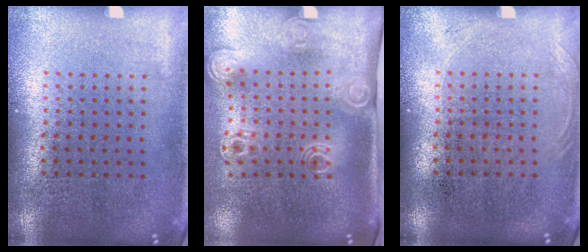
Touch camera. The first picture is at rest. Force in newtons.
{"total": 2.1, "press": 1.5, "slide": 1.5}
{"total": 0.7, "press": 0.6, "slide": 0.2}